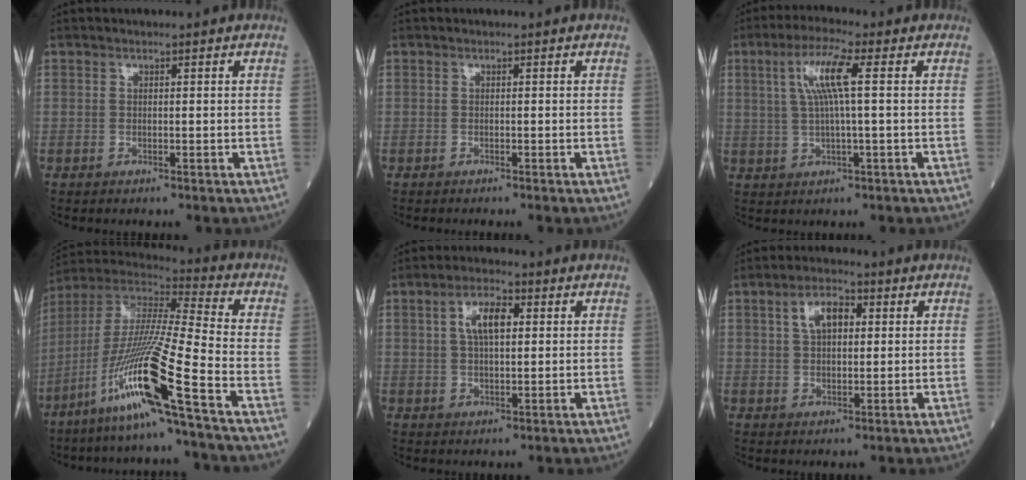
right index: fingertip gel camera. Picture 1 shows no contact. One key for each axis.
{"total": 0.5, "fx": -0.4, "fy": -0.2, "fz": 0.2, "tx": 0.001, "ty": 0.001, "tz": -0.009}
{"total": 7.1, "fx": 1.7, "fy": 0.0, "fz": 6.9, "tx": -0.138, "ty": 0.011, "tz": 0.035}
{"total": 18.2, "fx": -9.0, "fy": -1.2, "fz": 15.7, "tx": -0.335, "ty": -0.037, "tz": -0.180}
{"total": 5.7, "fx": 1.7, "fy": 2.1, "fz": 5.1, "tx": -0.098, "ty": 0.012, "tz": 0.032}
{"total": 5.5, "fx": 1.8, "fy": 2.7, "fz": 4.5, "tx": -0.083, "ty": 0.015, "tz": 0.034}